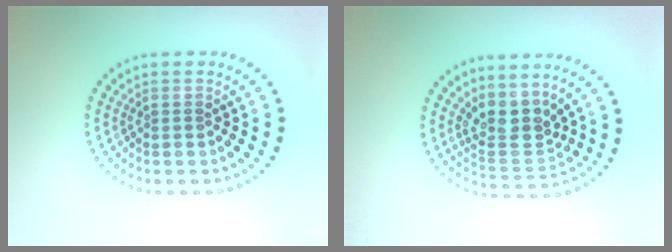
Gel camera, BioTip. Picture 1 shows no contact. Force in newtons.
{"total": 3.3, "press": 2.5, "slide": 2.1}